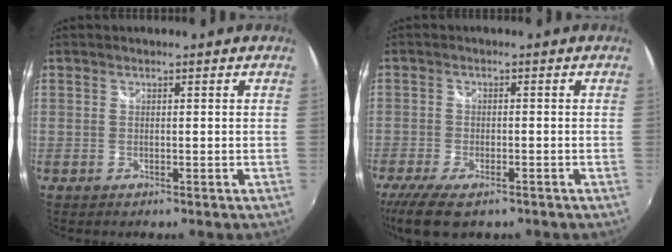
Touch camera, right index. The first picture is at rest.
{"total": 9.3, "force": [-6.6, 3.4, 5.6], "torque": [-0.139, -0.036, -0.116]}